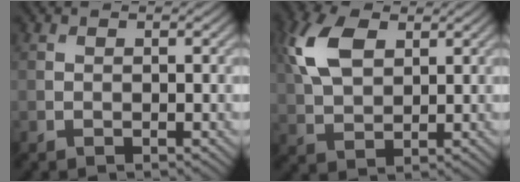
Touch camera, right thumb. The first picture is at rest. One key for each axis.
{"total": 8.4, "fx": 3.2, "fy": 4.9, "fz": 6.0, "tx": -0.161, "ty": 0.016, "tz": 0.061}